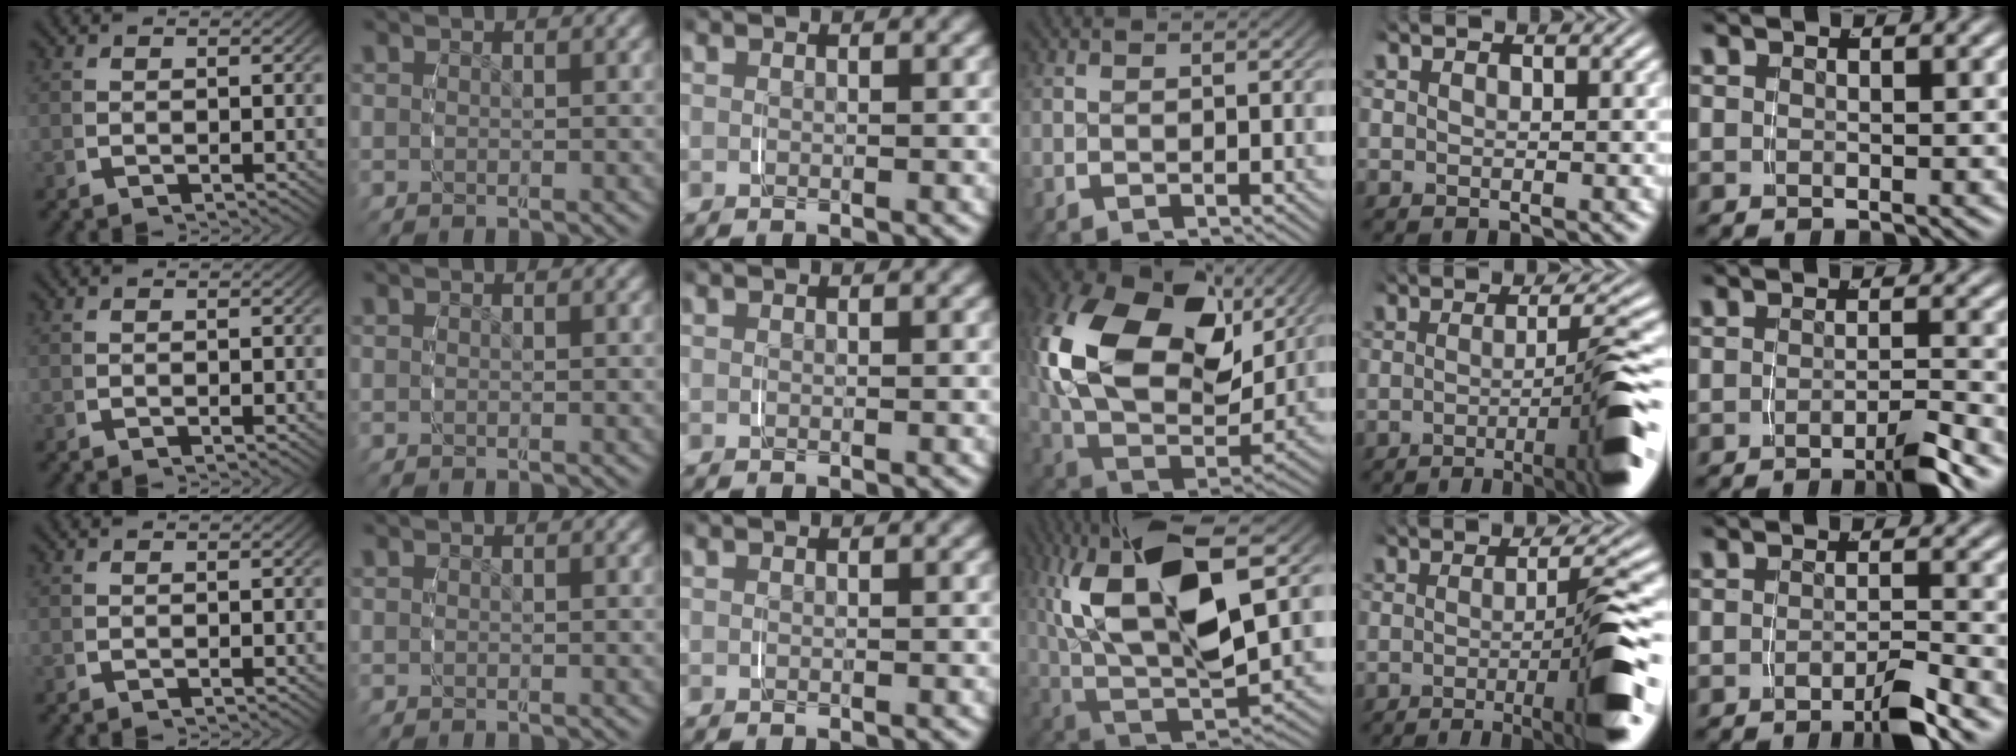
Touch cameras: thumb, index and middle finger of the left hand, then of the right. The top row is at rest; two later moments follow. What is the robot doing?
{"motion": "grasp_and_lifting", "object": "jar lid"}